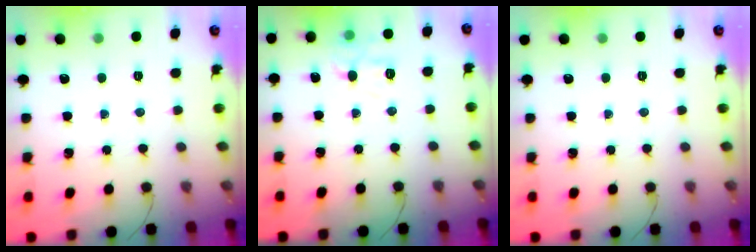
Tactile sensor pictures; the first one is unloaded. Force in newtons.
{"total": 9.2, "press": 9.1, "slide": 1.0}
{"total": 0.0}